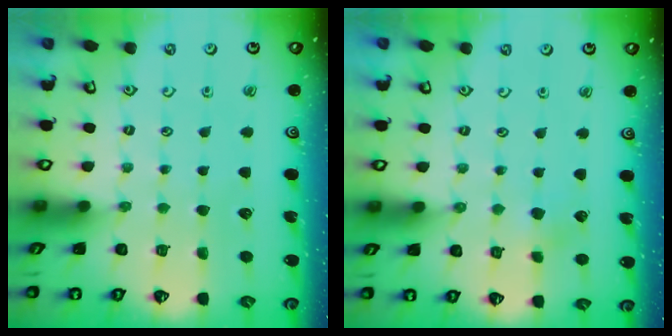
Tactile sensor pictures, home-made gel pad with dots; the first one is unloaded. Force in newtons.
{"total": 1.8, "press": 1.7, "slide": 0.2}